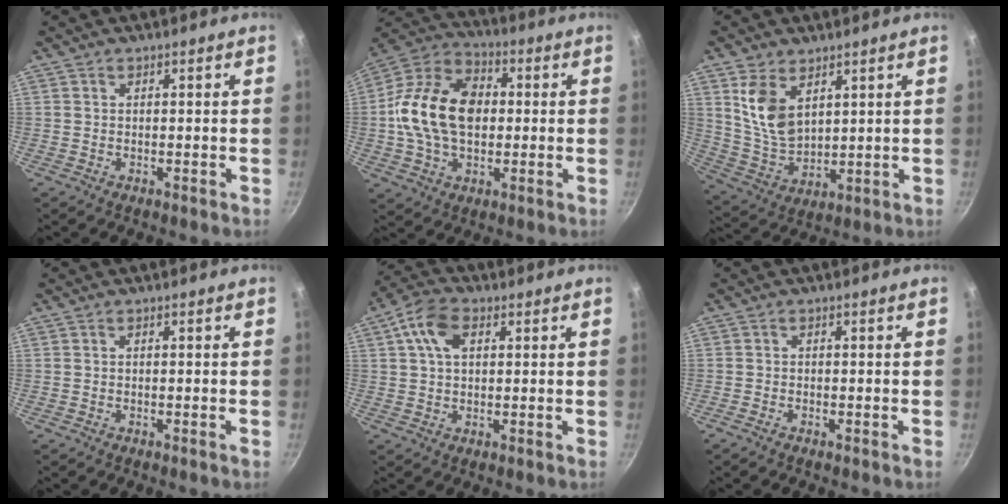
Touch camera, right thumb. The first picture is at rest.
{"total": 18.1, "force": [0.4, 12.5, 13.1], "torque": [-0.208, 0.027, -0.008]}
{"total": 10.3, "force": [4.5, 6.2, 6.9], "torque": [-0.114, -0.035, 0.100]}
{"total": 0.6, "force": [-0.3, -0.1, 0.5], "torque": [-0.014, 0.003, -0.004]}
{"total": 7.8, "force": [2.5, 4.9, 5.6], "torque": [-0.099, 0.011, 0.038]}
{"total": 0.8, "force": [-0.6, 0.1, 0.5], "torque": [-0.023, 0.007, -0.015]}